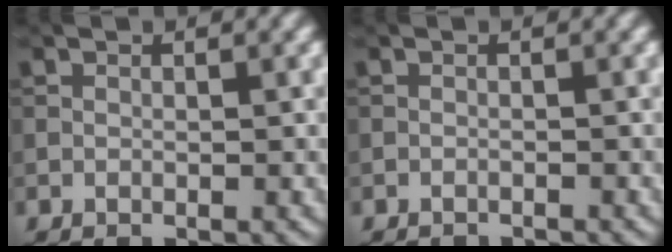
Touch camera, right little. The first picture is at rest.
{"total": 1.5, "force": [-1.5, 0.1, 0.1], "torque": [0.006, -0.006, -0.024]}